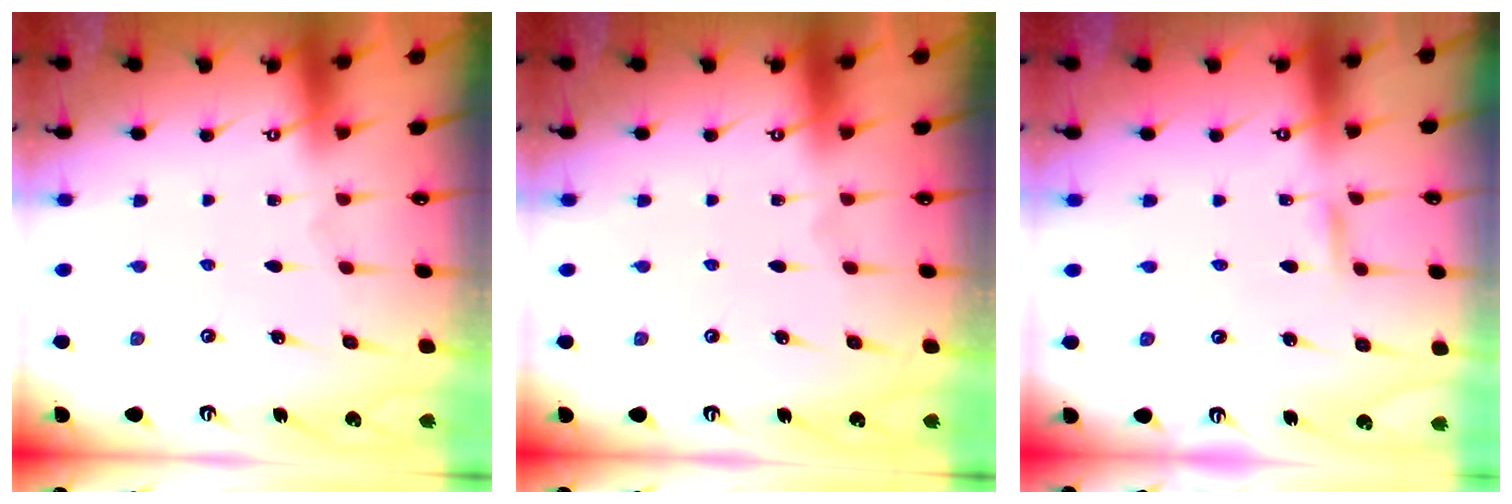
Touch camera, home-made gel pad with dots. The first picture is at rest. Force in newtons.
{"total": 0.0}
{"total": 3.6, "press": 3.5, "slide": 0.4}